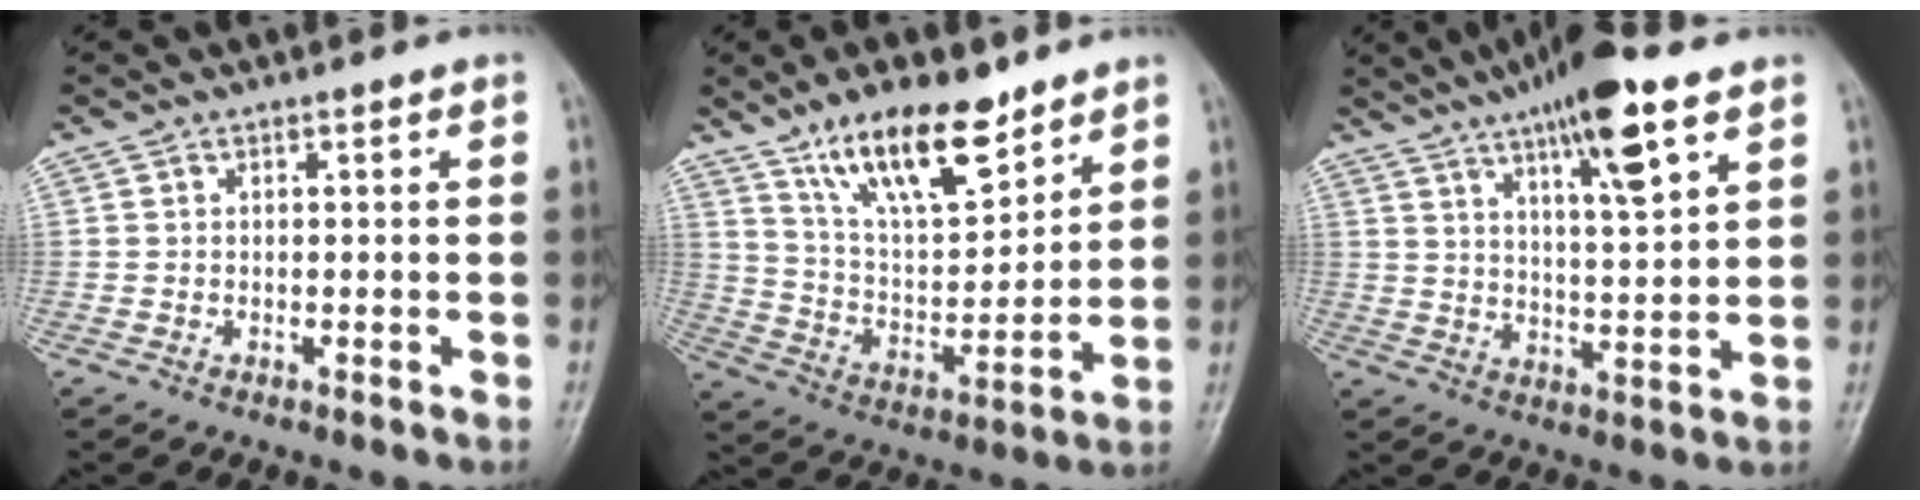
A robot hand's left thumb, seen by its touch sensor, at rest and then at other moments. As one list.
[{"total": 16.2, "force": [11.0, 6.0, 10.2], "torque": [-0.142, -0.061, 0.206]}, {"total": 14.4, "force": [8.3, 3.1, 11.4], "torque": [-0.172, -0.028, 0.135]}]